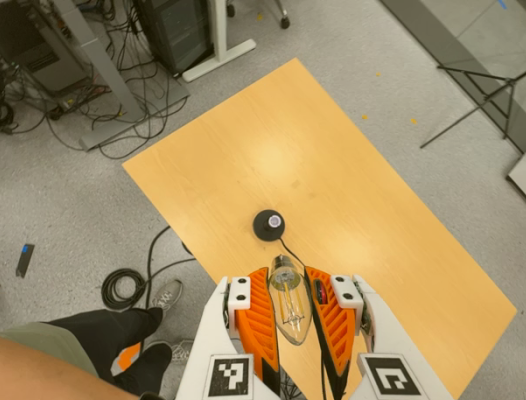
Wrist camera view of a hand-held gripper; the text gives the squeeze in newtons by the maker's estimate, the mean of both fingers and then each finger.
{"total": 21.1, "left": 22.8, "right": 19.5}